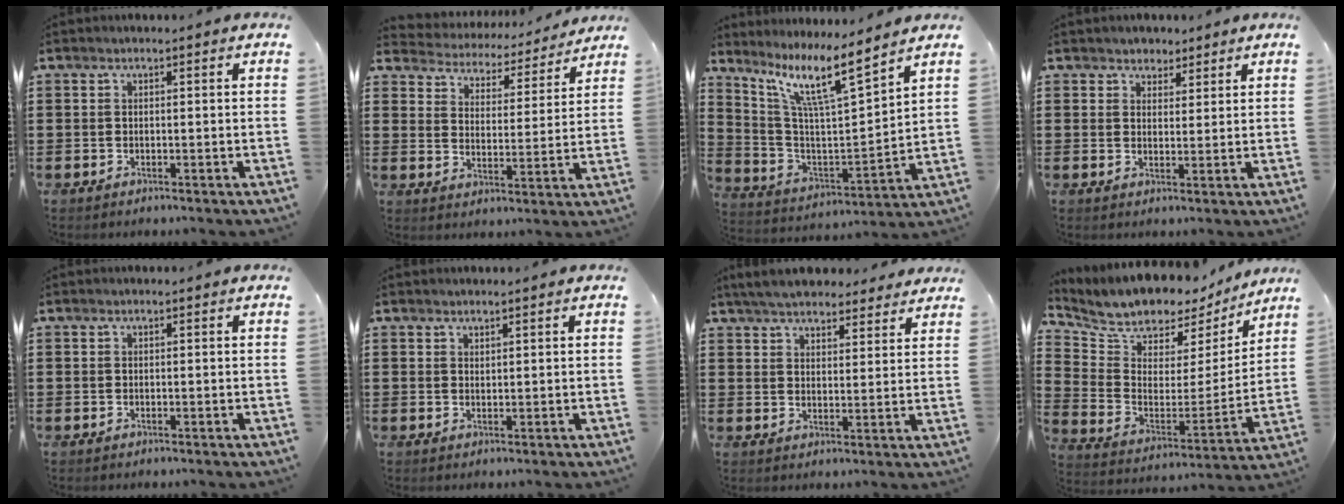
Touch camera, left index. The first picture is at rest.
{"total": 3.6, "force": [3.5, 0.6, -0.2], "torque": [-0.023, -0.032, 0.053]}
{"total": 10.6, "force": [7.6, 0.8, 7.4], "torque": [-0.170, -0.041, 0.124]}
{"total": 2.7, "force": [2.1, 1.6, -0.2], "torque": [-0.009, 0.008, 0.040]}
{"total": 0.0}
{"total": 0.9, "force": [0.9, 0.0, 0.1], "torque": [-0.004, -0.002, 0.017]}
{"total": 5.4, "force": [5.2, 1.1, 1.2], "torque": [-0.042, -0.015, 0.095]}
{"total": 7.6, "force": [7.3, 2.1, 0.6], "torque": [-0.052, -0.064, 0.126]}